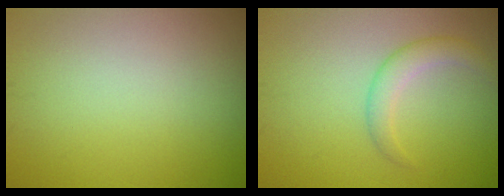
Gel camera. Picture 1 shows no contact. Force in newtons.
{"total": 2.3, "press": 2.3, "slide": 0.0}